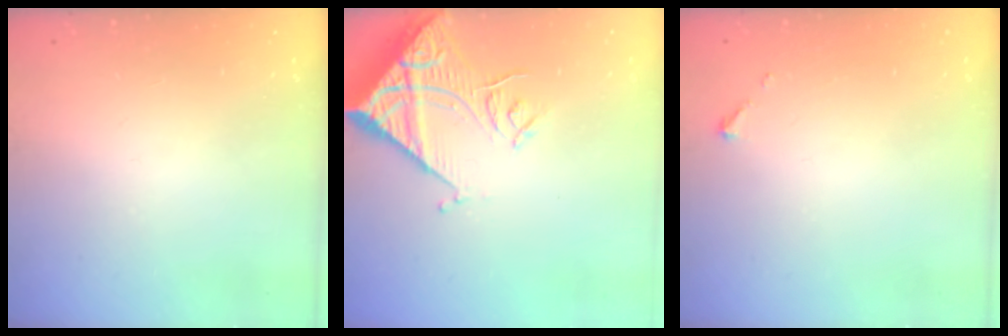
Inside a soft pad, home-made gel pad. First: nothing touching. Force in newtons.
{"total": 13.2, "press": 13.1, "slide": 1.7}
{"total": 2.6, "press": 2.6, "slide": 0.3}